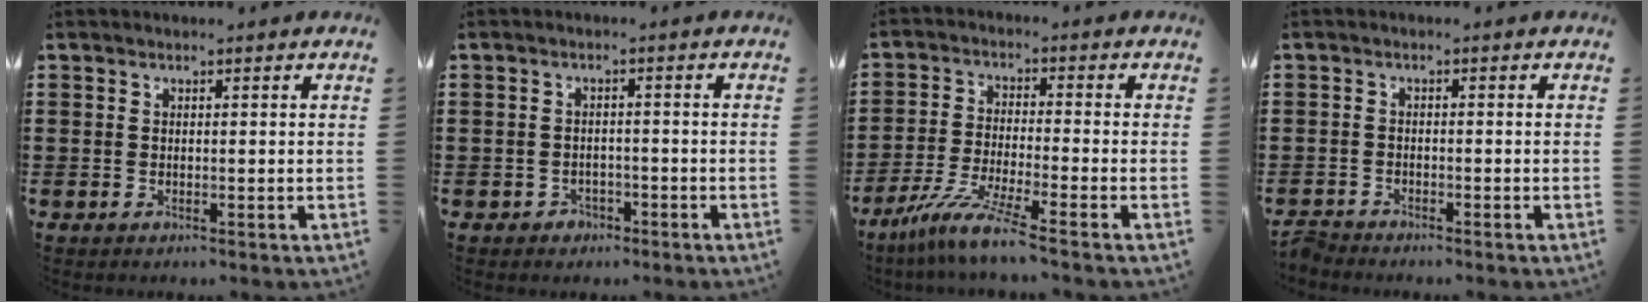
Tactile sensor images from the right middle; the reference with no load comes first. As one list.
[{"total": 1.7, "force": [-1.4, 1.0, 0.0], "torque": [-0.008, 0.002, -0.033]}, {"total": 7.4, "force": [-6.0, -0.3, 4.3], "torque": [-0.094, -0.019, -0.119]}, {"total": 2.1, "force": [-2.1, 0.1, 0.2], "torque": [-0.015, -0.004, -0.046]}]